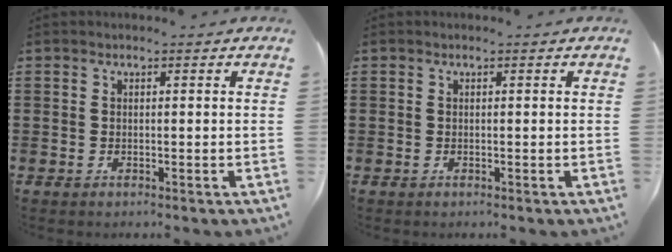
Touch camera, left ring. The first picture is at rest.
{"total": 0.0}